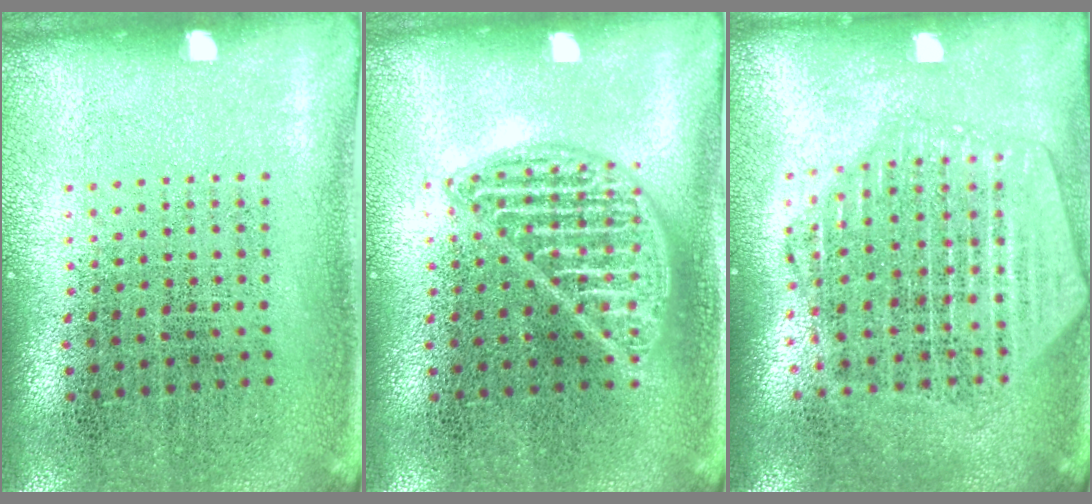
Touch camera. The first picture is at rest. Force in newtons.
{"total": 1.3, "press": 1.3, "slide": 0.1}
{"total": 2.0, "press": 1.9, "slide": 0.8}